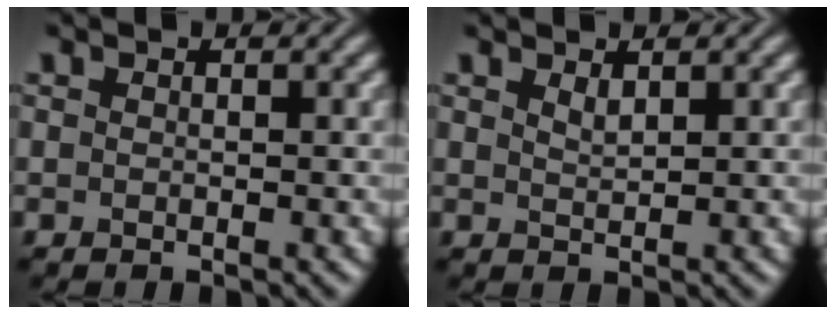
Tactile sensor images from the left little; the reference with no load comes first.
{"total": 1.0, "force": [0.8, 0.2, 0.5], "torque": [-0.011, -0.001, 0.015]}